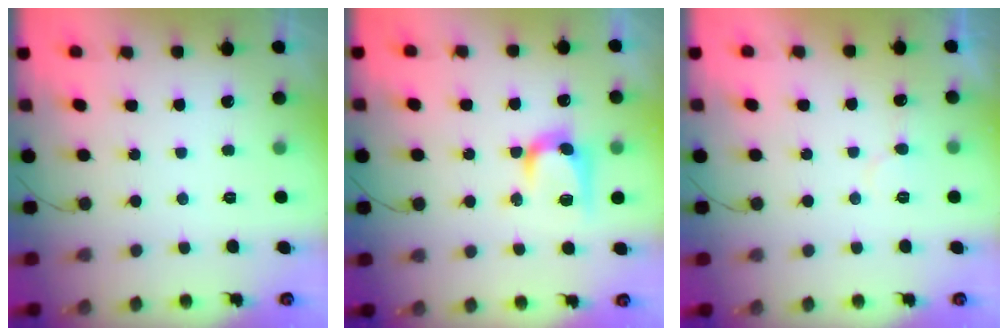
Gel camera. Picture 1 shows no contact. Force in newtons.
{"total": 11.9, "press": 11.9, "slide": 0.8}
{"total": 6.9, "press": 6.8, "slide": 0.4}